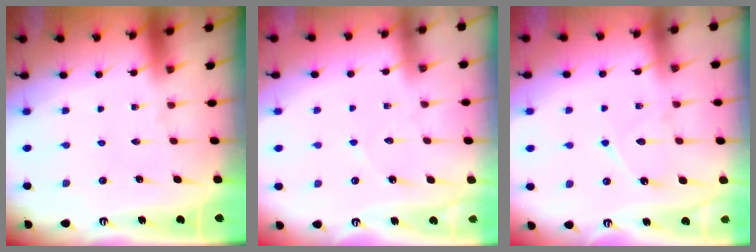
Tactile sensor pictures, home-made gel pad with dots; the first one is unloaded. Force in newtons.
{"total": 3.2, "press": 3.2, "slide": 0.3}
{"total": 8.2, "press": 8.1, "slide": 0.8}